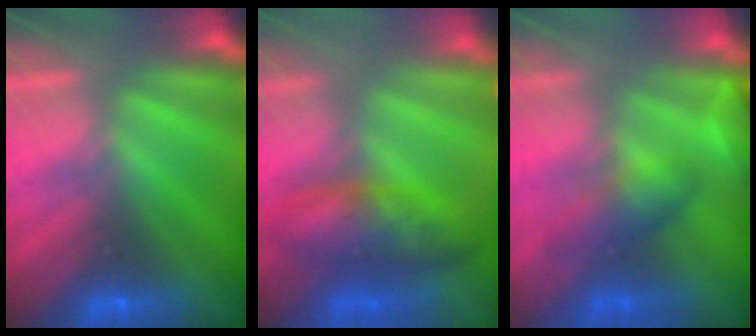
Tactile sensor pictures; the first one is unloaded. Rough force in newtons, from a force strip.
{"total": 7.8}
{"total": 4.5}